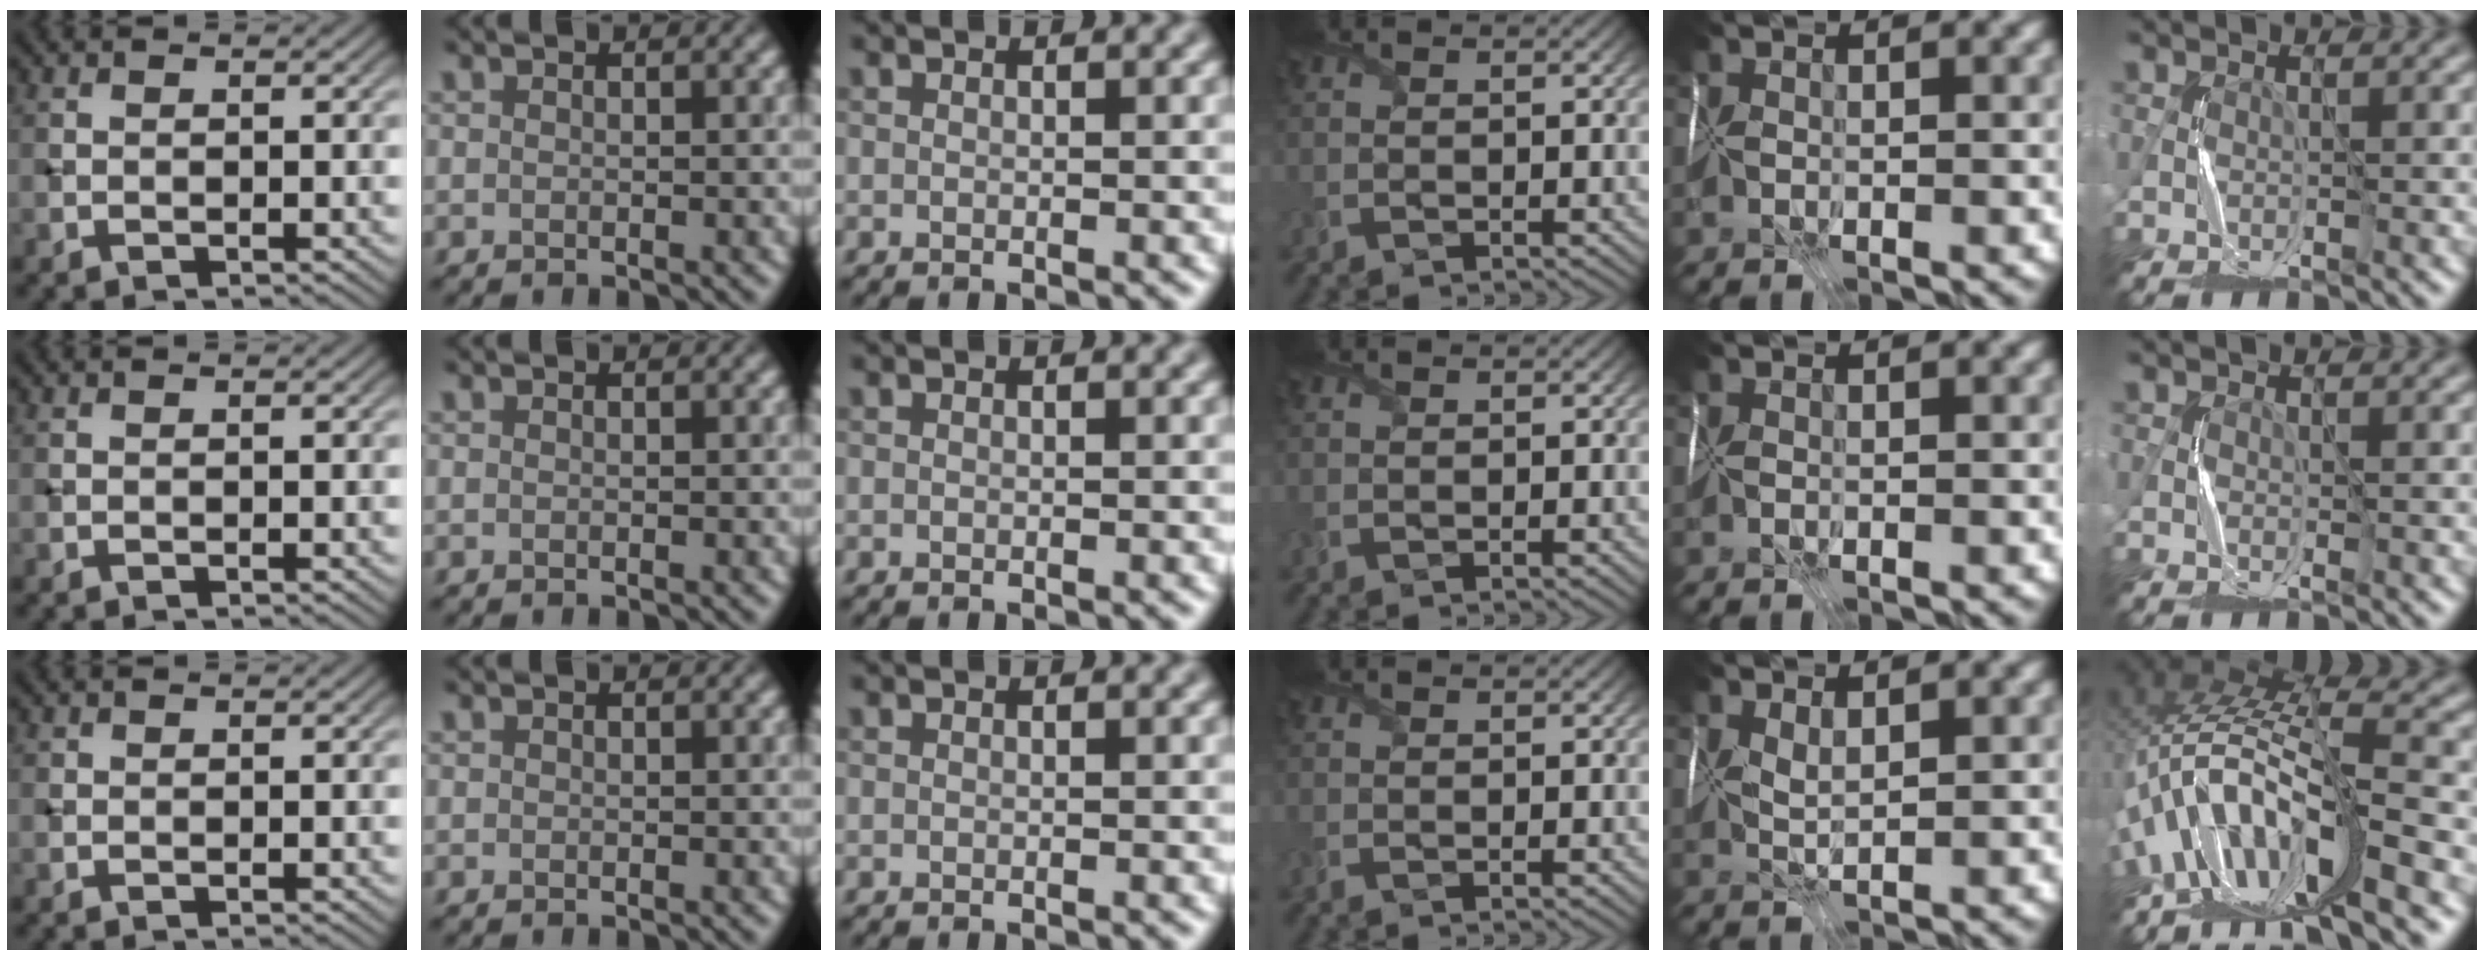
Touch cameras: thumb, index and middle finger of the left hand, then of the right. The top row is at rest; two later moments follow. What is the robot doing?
{"motion": "fold", "object": "wrapping paper"}